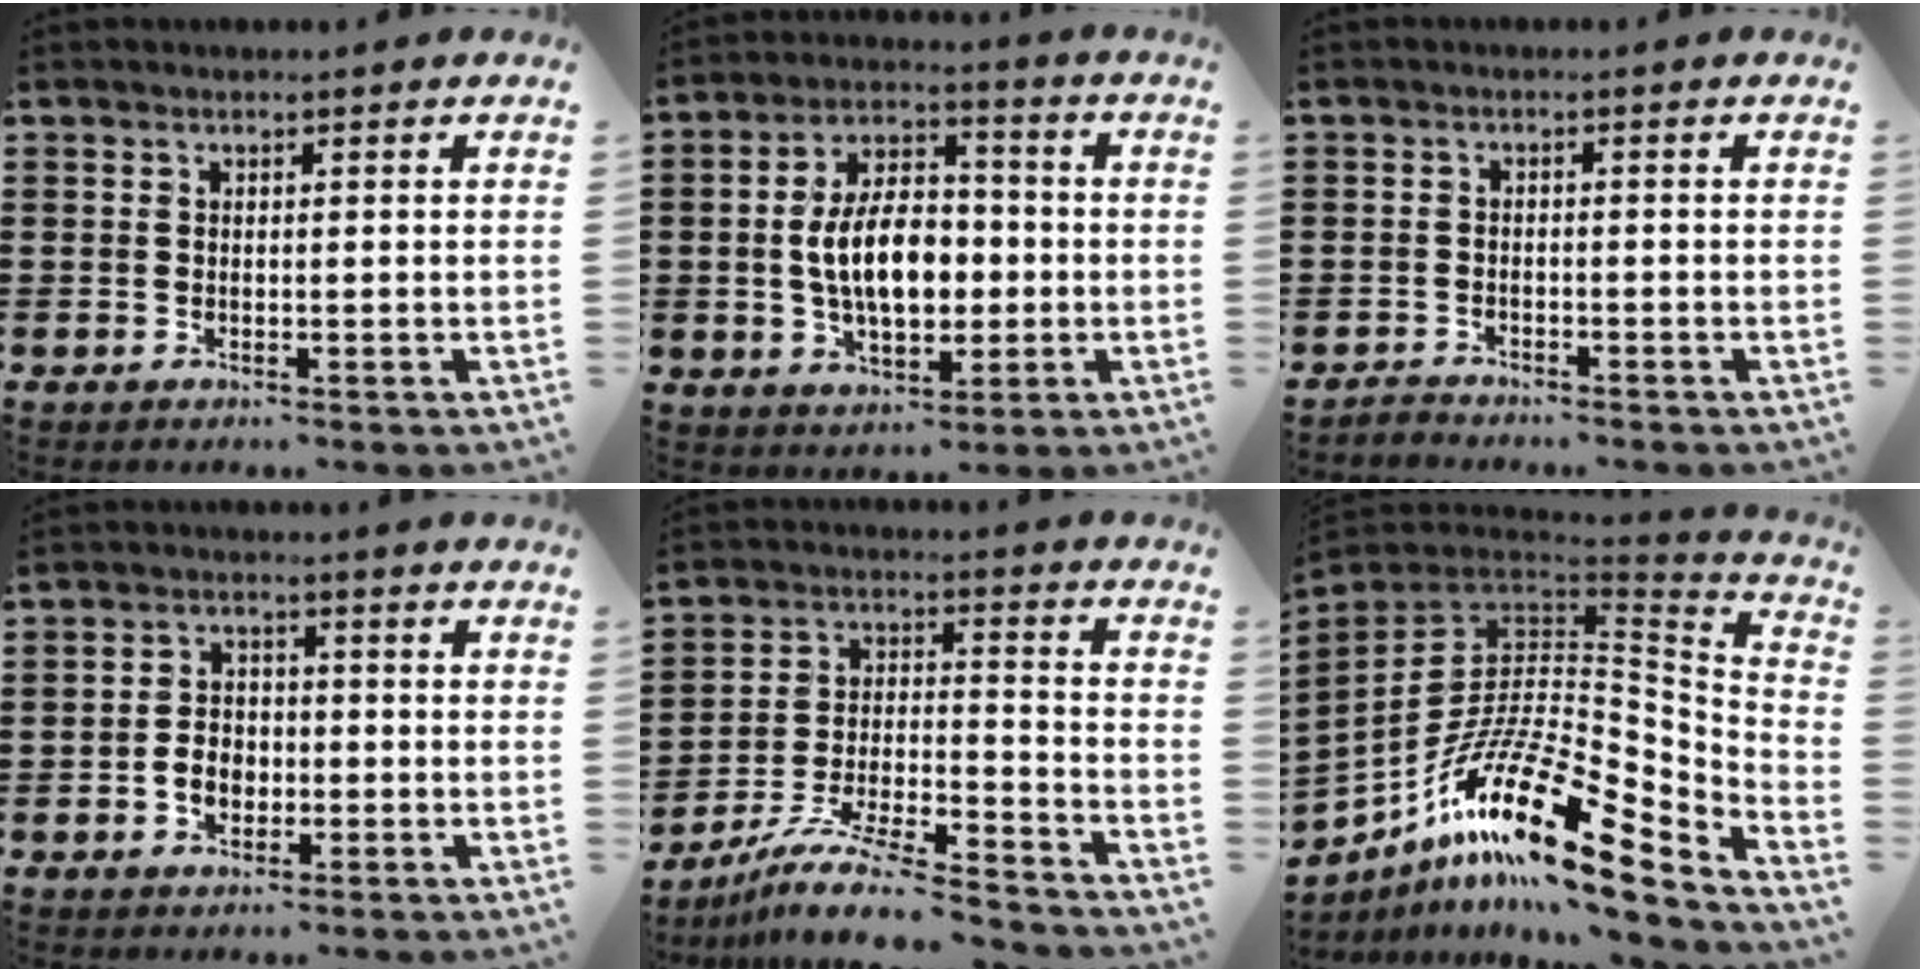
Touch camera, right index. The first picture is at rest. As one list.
[{"total": 10.0, "force": [-0.8, 5.8, 8.1], "torque": [-0.154, 0.007, -0.019]}, {"total": 1.3, "force": [-1.3, 0.2, -0.1], "torque": [-0.004, 0.004, -0.029]}, {"total": 3.8, "force": [-1.2, 2.9, 2.1], "torque": [-0.046, 0.005, -0.024]}, {"total": 10.4, "force": [-9.1, 1.1, 5.0], "torque": [-0.090, 0.019, -0.176]}, {"total": 20.1, "force": [-9.8, 7.3, 15.9], "torque": [-0.308, 0.008, -0.181]}]